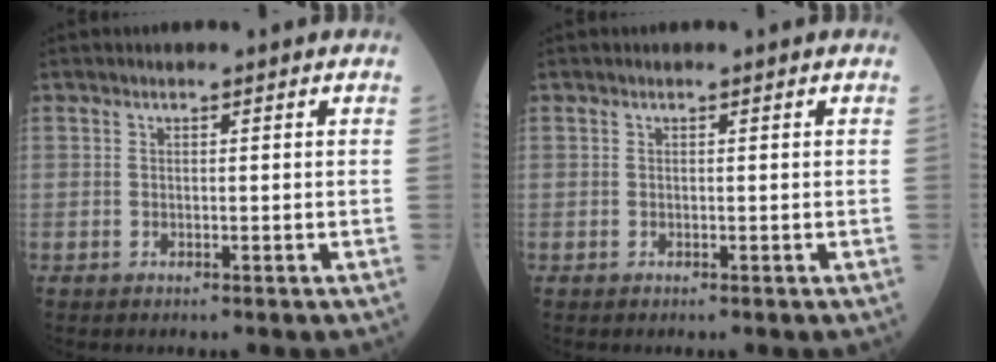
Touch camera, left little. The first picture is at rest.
{"total": 0.0}